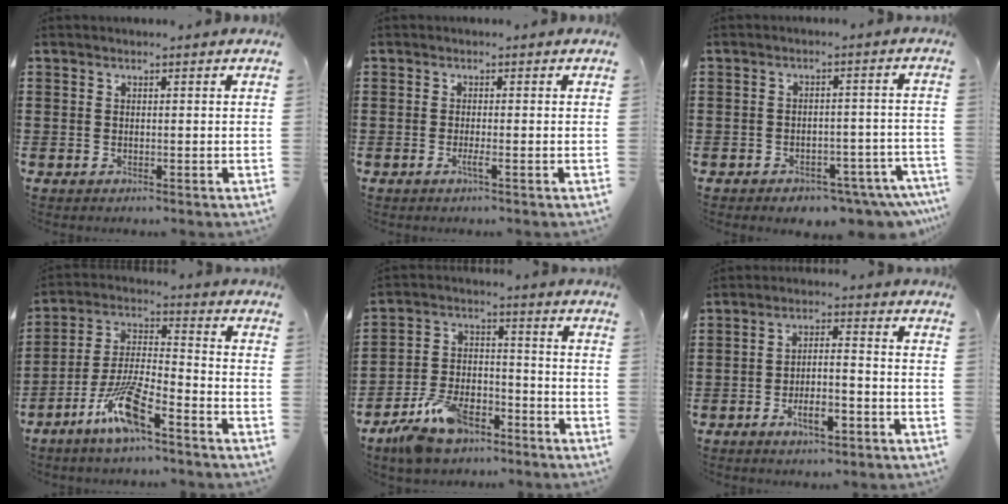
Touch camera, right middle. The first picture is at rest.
{"total": 1.3, "force": [-0.6, 0.0, 1.1], "torque": [-0.019, -0.001, -0.011]}
{"total": 3.8, "force": [-3.5, 1.0, 1.0], "torque": [-0.015, 0.011, -0.068]}
{"total": 9.3, "force": [-6.1, 1.5, 6.8], "torque": [-0.162, -0.009, -0.120]}
{"total": 9.1, "force": [-6.9, 3.9, 4.4], "torque": [-0.096, 0.016, -0.133]}
{"total": 5.1, "force": [-2.9, 1.5, 3.9], "torque": [-0.071, 0.005, -0.055]}